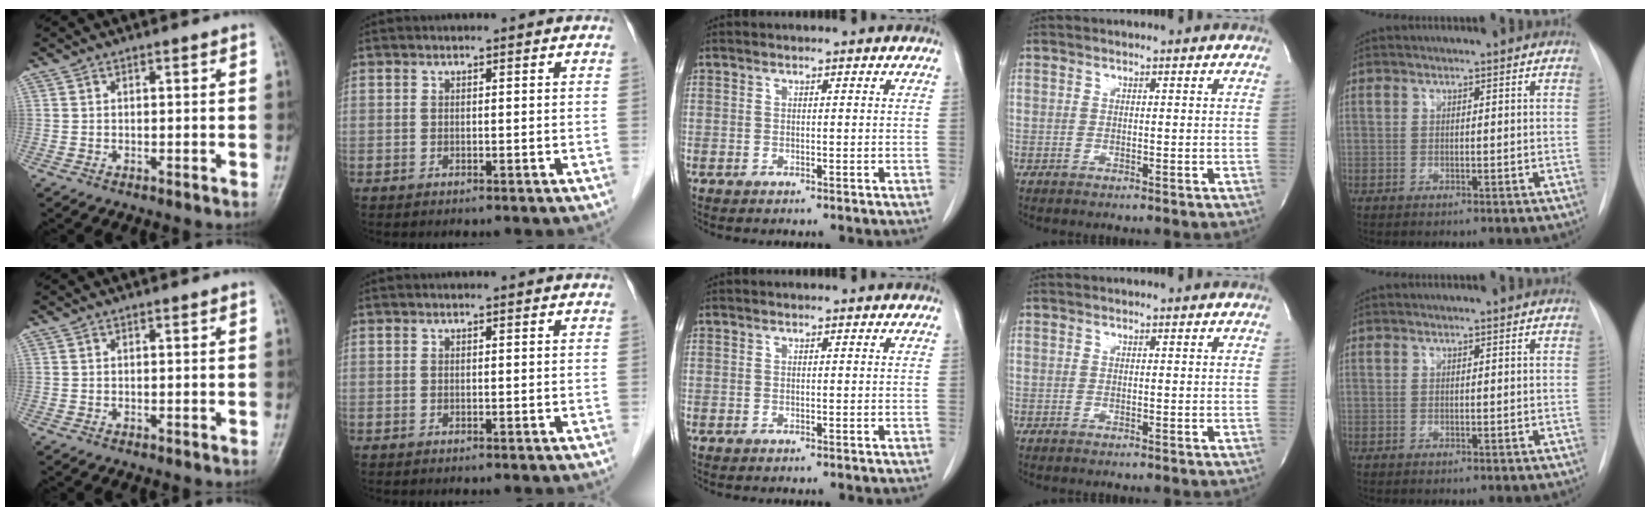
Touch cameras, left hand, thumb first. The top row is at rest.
{}